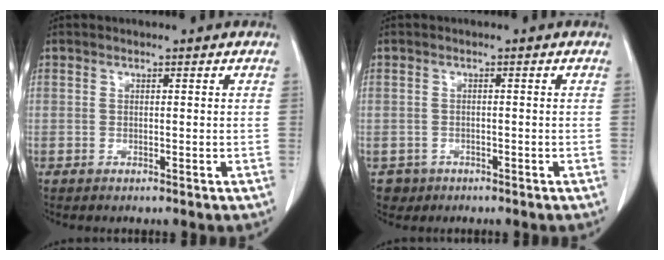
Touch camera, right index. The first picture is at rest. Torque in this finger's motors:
{"motor_torque": [-0.17, -0.03, -0.53, -0.11]}